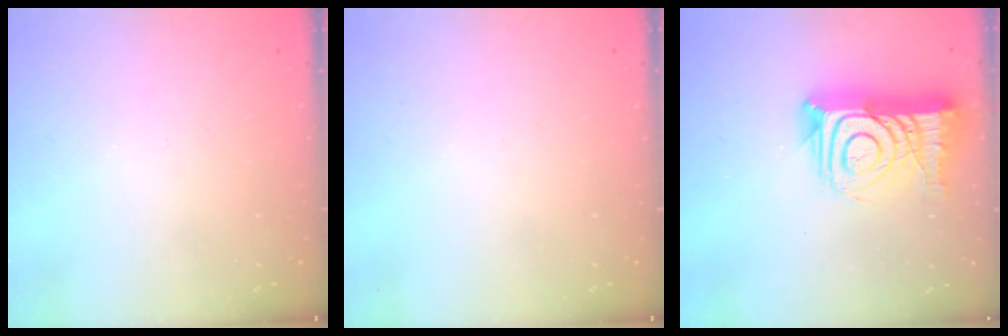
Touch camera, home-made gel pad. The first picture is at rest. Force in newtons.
{"total": 0.0}
{"total": 19.3, "press": 19.2, "slide": 1.6}